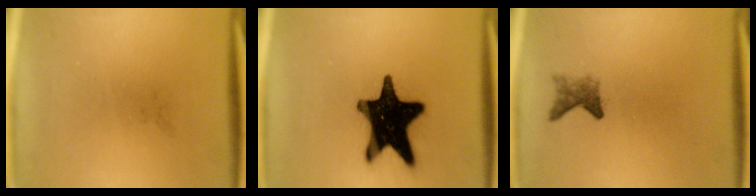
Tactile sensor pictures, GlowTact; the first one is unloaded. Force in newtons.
{"total": 20.1}
{"total": 2.1}